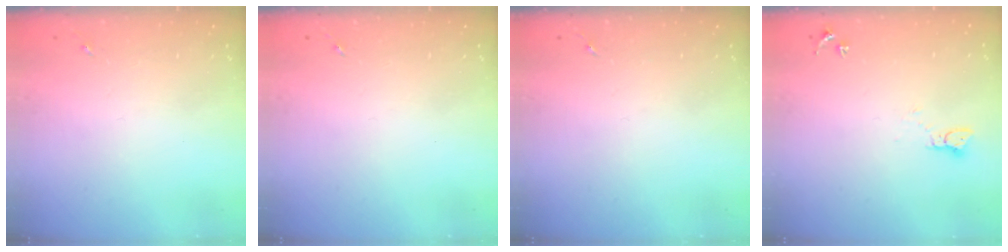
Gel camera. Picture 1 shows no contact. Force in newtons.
{"total": 0.0}
{"total": 0.0}
{"total": 3.3, "press": 3.3, "slide": 0.1}